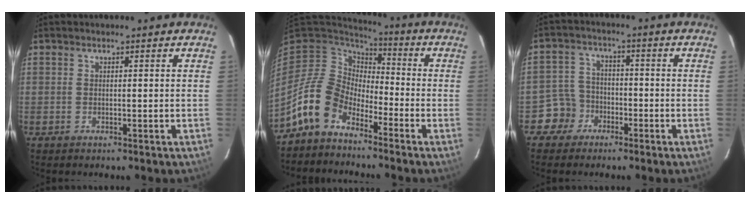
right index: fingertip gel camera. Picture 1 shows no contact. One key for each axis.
{"total": 10.9, "fx": -7.3, "fy": 6.5, "fz": 4.8, "tx": -0.114, "ty": 0.022, "tz": -0.150}
{"total": 5.4, "fx": -3.2, "fy": 4.3, "fz": -0.3, "tx": -0.007, "ty": 0.023, "tz": -0.062}